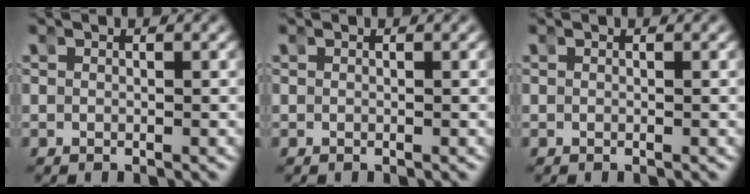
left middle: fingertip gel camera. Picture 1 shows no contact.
{"total": 0.0}
{"total": 0.0}